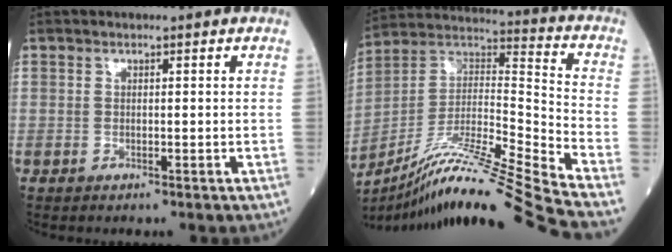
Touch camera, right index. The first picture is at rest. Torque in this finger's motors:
{"motor_torque": [-0.62, -0.67, 0.24, 0.05]}